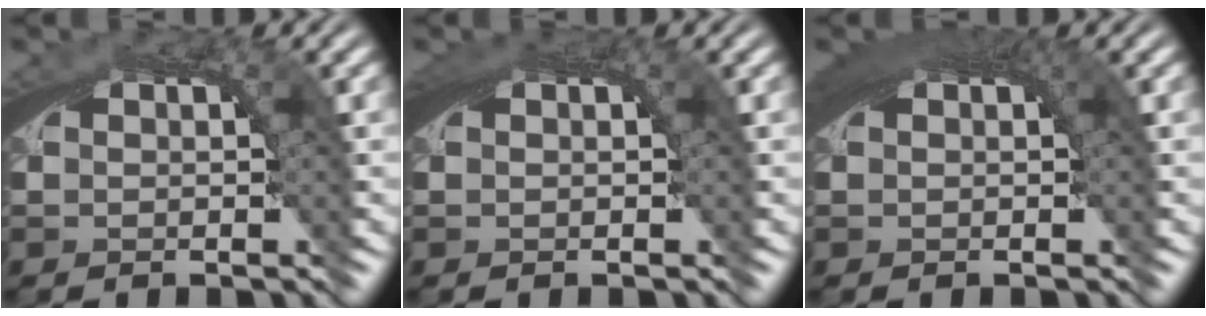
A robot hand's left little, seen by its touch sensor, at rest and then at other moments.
{"total": 1.4, "force": [0.5, 0.3, 1.3], "torque": [-0.020, 0.003, 0.009]}
{"total": 2.9, "force": [1.1, 0.7, 2.5], "torque": [-0.030, 0.011, 0.016]}